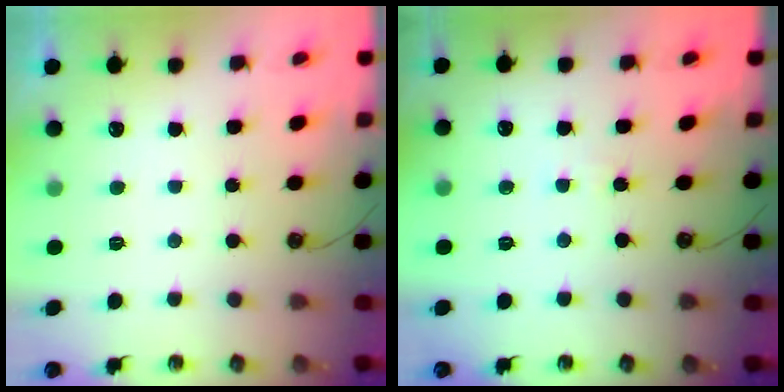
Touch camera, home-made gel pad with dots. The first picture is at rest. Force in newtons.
{"total": 2.8, "press": 2.8, "slide": 0.3}